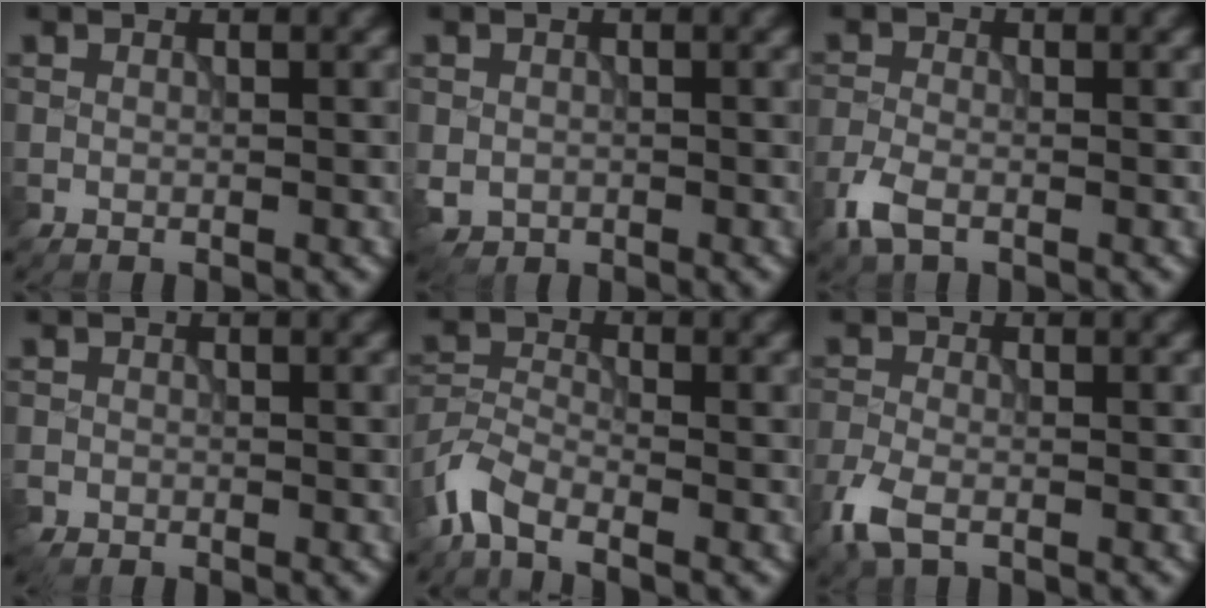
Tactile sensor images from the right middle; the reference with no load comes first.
{"total": 1.7, "force": [-0.5, 1.5, 0.5], "torque": [-0.009, -0.007, -0.013]}
{"total": 2.7, "force": [-1.7, 1.2, 1.8], "torque": [-0.046, -0.004, -0.045]}
{"total": 1.1, "force": [-0.7, 0.8, 0.1], "torque": [0.002, -0.005, -0.017]}
{"total": 3.8, "force": [-2.8, 1.4, 2.2], "torque": [-0.051, -0.005, -0.073]}
{"total": 3.5, "force": [-2.1, 1.6, 2.3], "torque": [-0.061, -0.009, -0.055]}